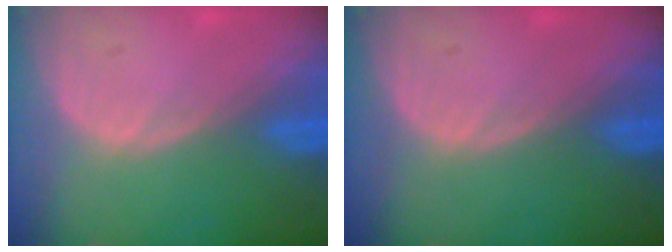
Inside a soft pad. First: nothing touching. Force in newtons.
{"total": 0.0}